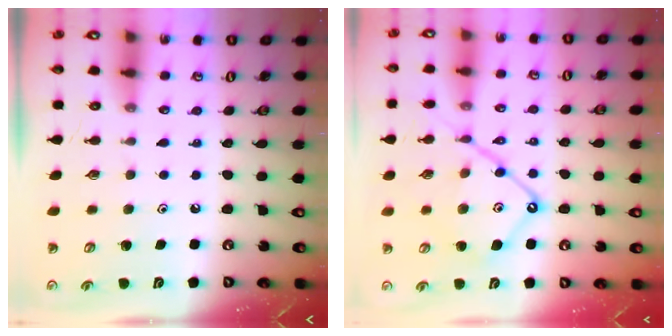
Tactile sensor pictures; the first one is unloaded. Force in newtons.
{"total": 14.6, "press": 14.5, "slide": 1.2}